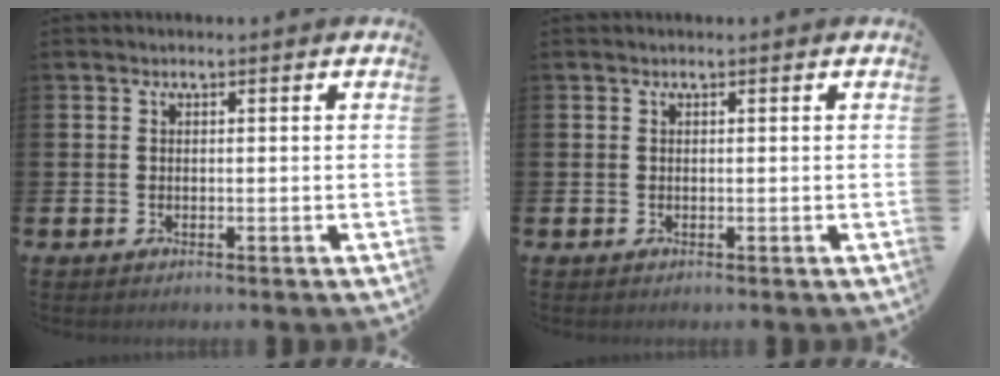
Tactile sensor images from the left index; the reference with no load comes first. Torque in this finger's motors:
{"motor_torque": [0.05, 0.05, -0.07, -0.01]}